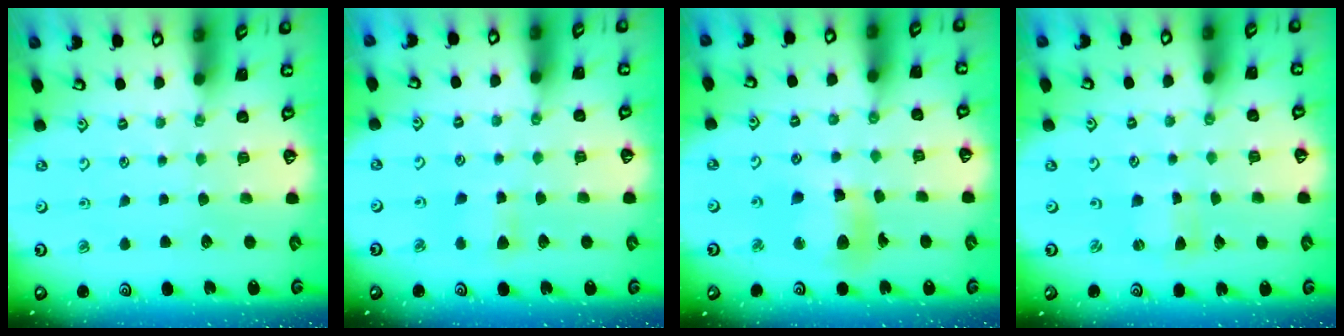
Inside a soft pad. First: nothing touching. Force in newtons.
{"total": 4.1, "press": 4.1, "slide": 0.7}
{"total": 11.0, "press": 10.9, "slide": 1.1}
{"total": 0.0}